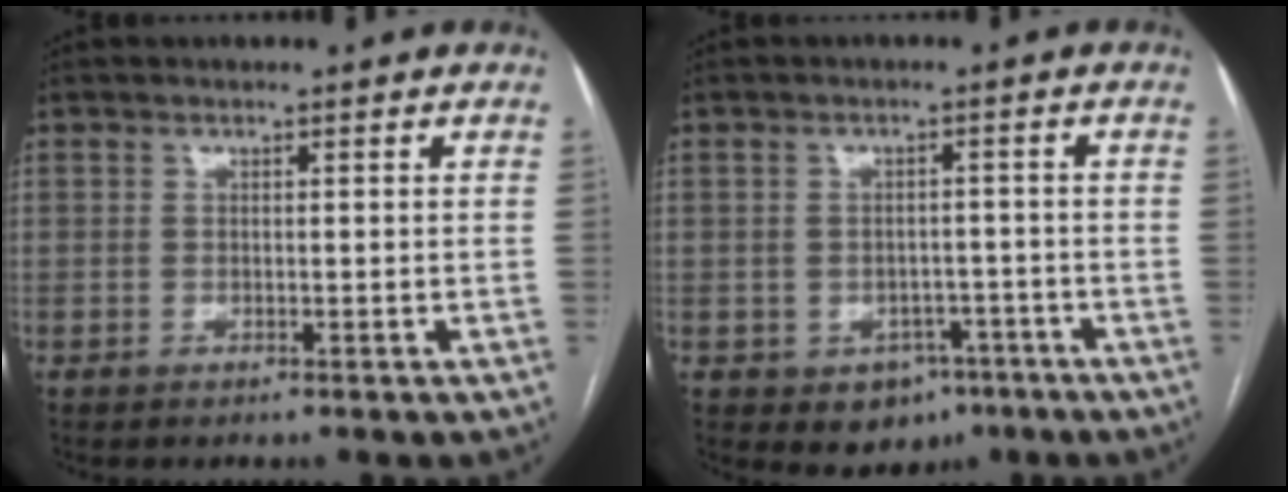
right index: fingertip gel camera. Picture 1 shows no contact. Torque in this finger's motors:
{"motor_torque": [-0.16, 0.06, -0.13, -0.05]}